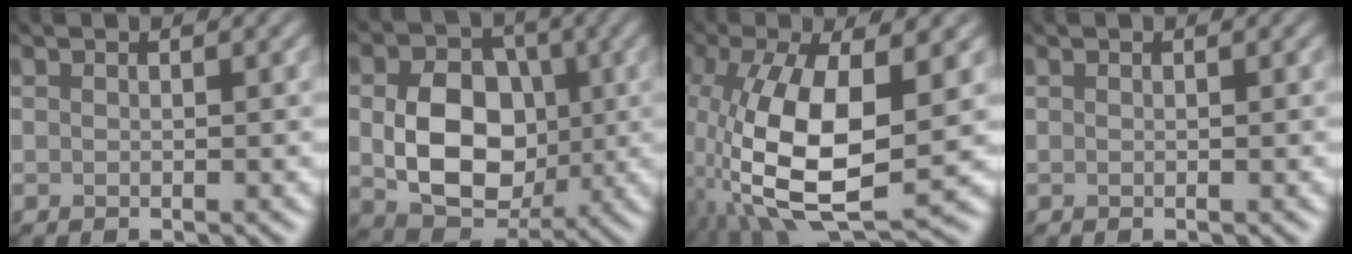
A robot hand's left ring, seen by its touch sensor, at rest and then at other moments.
{"total": 8.3, "force": [-1.2, 6.3, 5.2], "torque": [-0.104, -0.016, -0.012]}
{"total": 11.3, "force": [-3.1, 4.2, 10.0], "torque": [-0.210, -0.008, -0.053]}
{"total": 0.0}